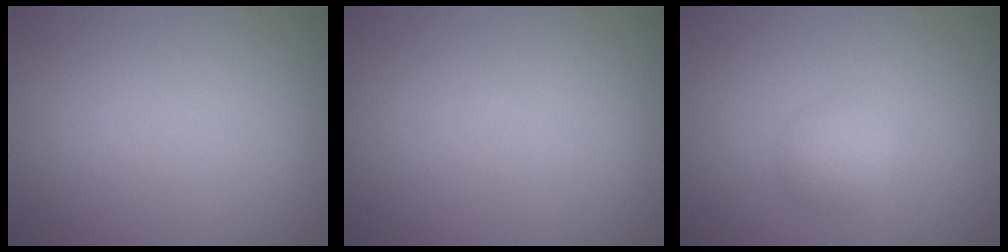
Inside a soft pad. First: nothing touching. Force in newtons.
{"total": 0.0}
{"total": 1.8, "press": 1.8, "slide": 0.2}